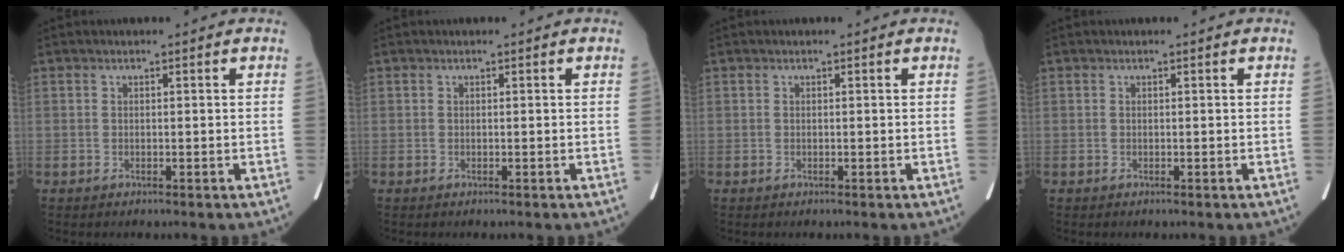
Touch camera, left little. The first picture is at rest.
{"total": 0.0}
{"total": 0.0}
{"total": 0.0}